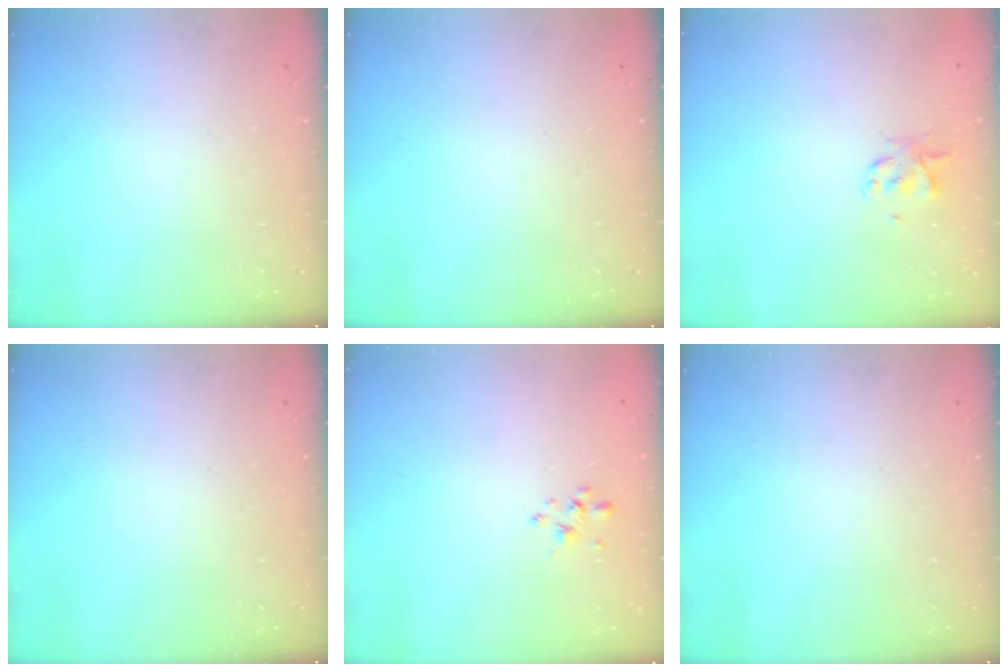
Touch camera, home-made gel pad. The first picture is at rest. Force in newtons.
{"total": 0.0}
{"total": 2.5, "press": 2.5, "slide": 0.4}
{"total": 0.0}
{"total": 2.6, "press": 2.4, "slide": 0.8}
{"total": 0.0}